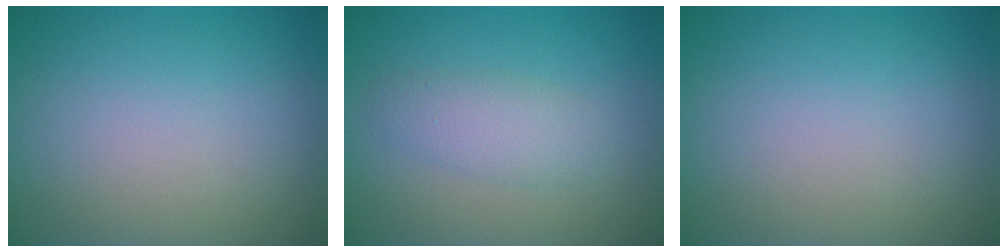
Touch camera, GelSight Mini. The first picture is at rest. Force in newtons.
{"total": 2.5, "press": 2.5, "slide": 0.1}
{"total": 0.0}